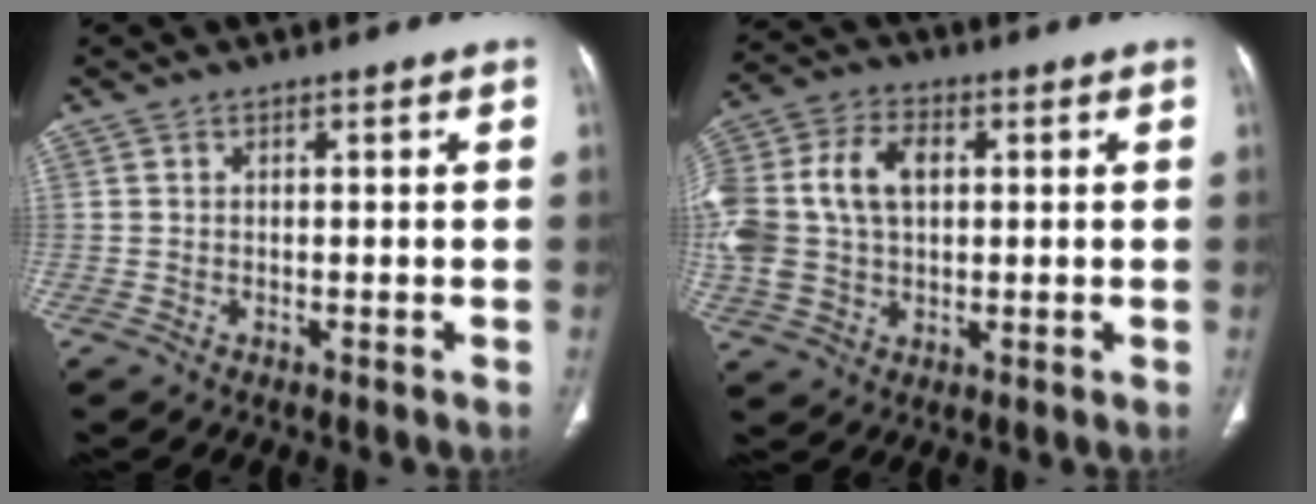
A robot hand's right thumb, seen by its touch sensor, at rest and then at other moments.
{"total": 19.4, "force": [2.8, 13.7, 13.5], "torque": [-0.325, 0.027, 0.058]}